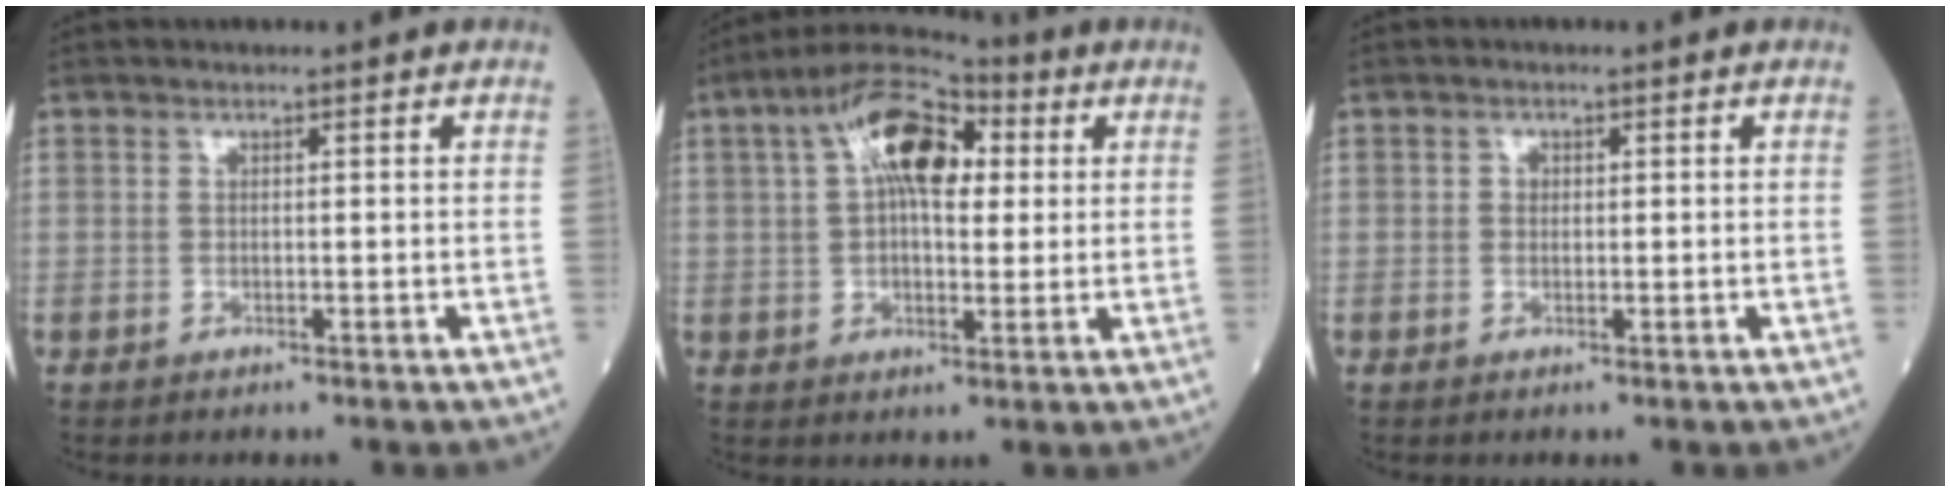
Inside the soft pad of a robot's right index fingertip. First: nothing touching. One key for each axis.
{"total": 12.7, "fx": 4.0, "fy": 5.8, "fz": 10.6, "tx": -0.192, "ty": 0.039, "tz": 0.061}
{"total": 0.9, "fx": 0.1, "fy": 0.8, "fz": 0.4, "tx": -0.006, "ty": 0.002, "tz": -0.001}